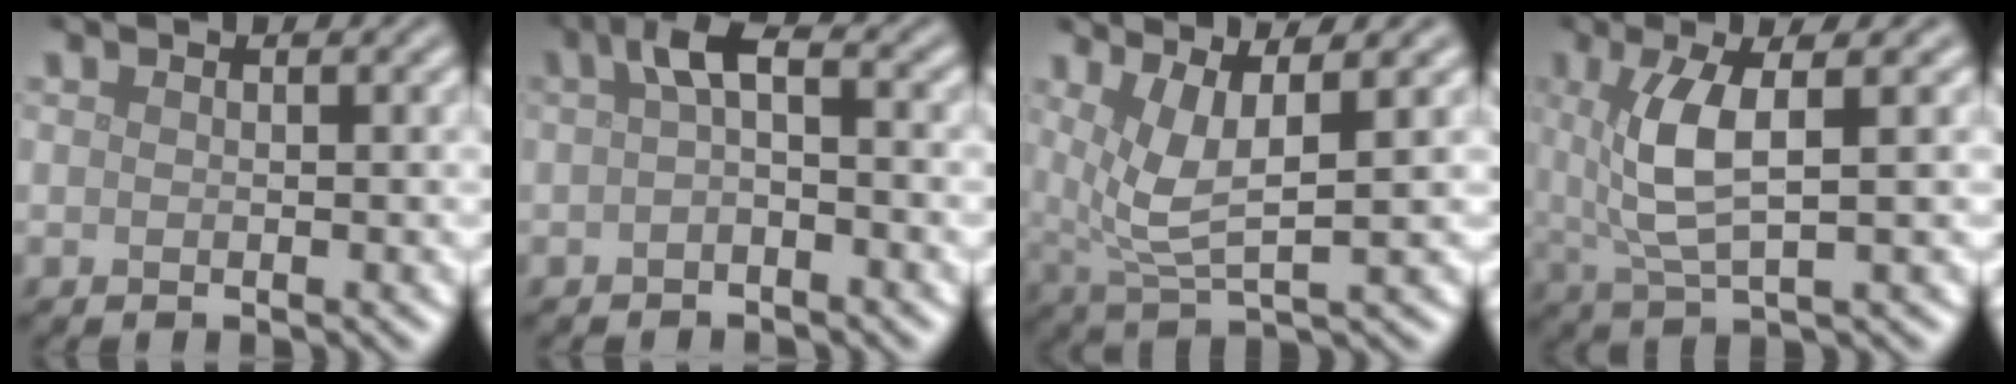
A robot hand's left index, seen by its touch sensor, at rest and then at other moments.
{"total": 2.8, "force": [0.1, 1.0, 2.6], "torque": [-0.048, 0.007, -0.005]}
{"total": 4.9, "force": [1.5, 1.3, 4.5], "torque": [-0.099, -0.005, 0.035]}
{"total": 5.3, "force": [1.1, 1.5, 5.0], "torque": [-0.108, 0.001, 0.027]}